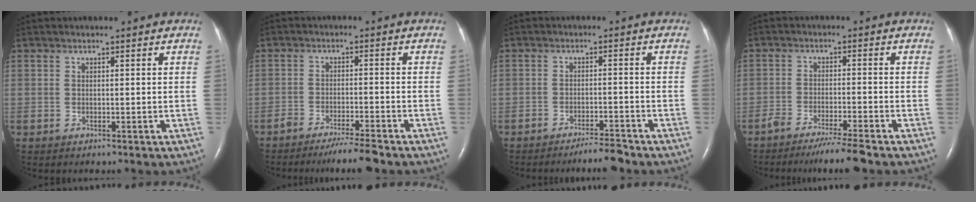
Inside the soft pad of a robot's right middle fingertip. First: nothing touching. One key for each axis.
{"total": 5.4, "fx": -4.6, "fy": -0.2, "fz": 2.8, "tx": -0.042, "ty": -0.013, "tz": -0.076}
{"total": 3.5, "fx": -3.3, "fy": 0.0, "fz": 1.4, "tx": -0.023, "ty": -0.010, "tz": -0.055}
{"total": 6.0, "fx": -5.0, "fy": -0.5, "fz": 3.3, "tx": -0.050, "ty": -0.016, "tz": -0.083}